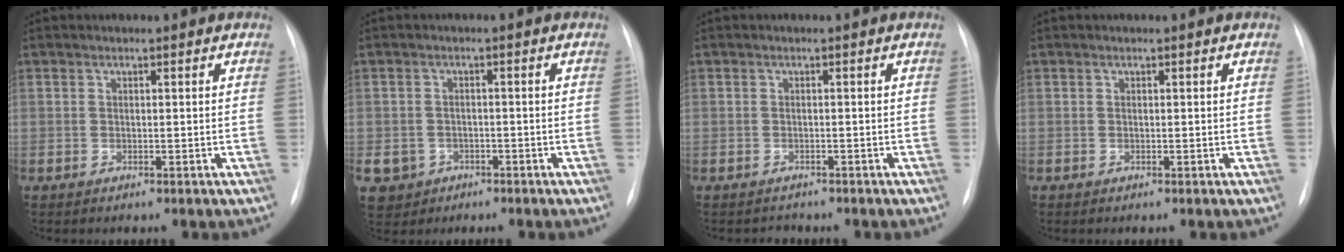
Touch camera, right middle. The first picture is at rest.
{"total": 5.3, "force": [-2.3, 4.7, 0.8], "torque": [-0.017, 0.008, -0.030]}
{"total": 1.3, "force": [-1.0, 0.6, -0.4], "torque": [0.001, -0.001, -0.016]}
{"total": 0.0}